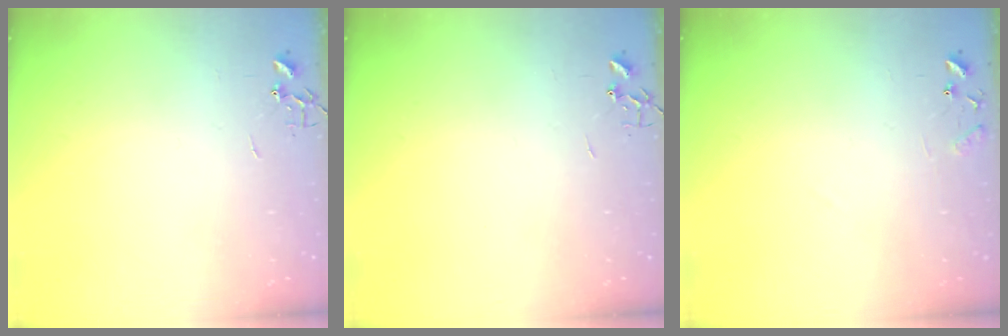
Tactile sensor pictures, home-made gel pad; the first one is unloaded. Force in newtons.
{"total": 0.0}
{"total": 8.3, "press": 8.3, "slide": 0.6}